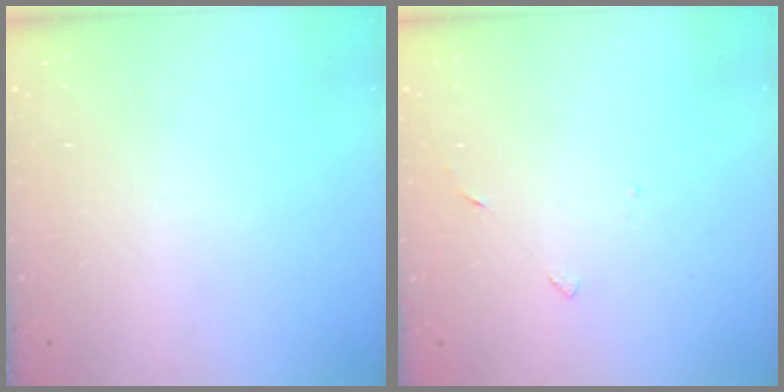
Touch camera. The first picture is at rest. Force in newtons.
{"total": 2.7, "press": 2.6, "slide": 0.3}